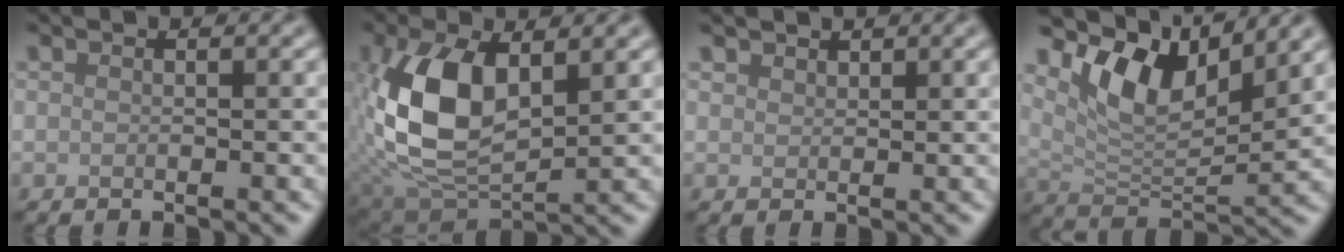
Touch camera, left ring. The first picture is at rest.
{"total": 9.7, "force": [0.2, 5.2, 8.2], "torque": [-0.184, -0.005, 0.000]}
{"total": 1.0, "force": [0.8, 0.5, 0.2], "torque": [-0.005, -0.001, 0.010]}
{"total": 8.2, "force": [3.6, 3.8, 6.3], "torque": [-0.110, -0.009, 0.062]}